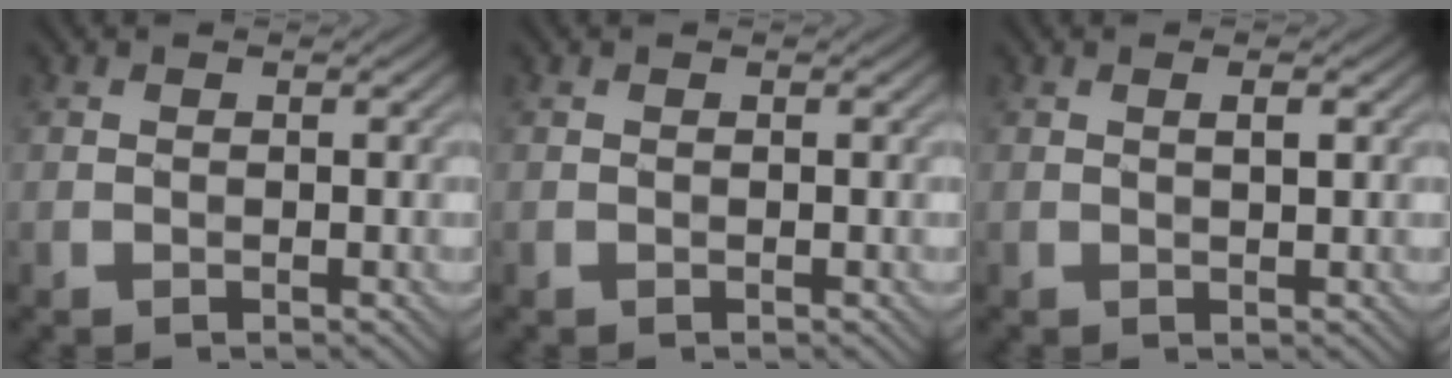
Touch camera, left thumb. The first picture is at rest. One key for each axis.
{"total": 0.0}
{"total": 1.2, "fx": 0.4, "fy": 0.2, "fz": 1.1, "tx": -0.019, "ty": 0.001, "tz": 0.006}